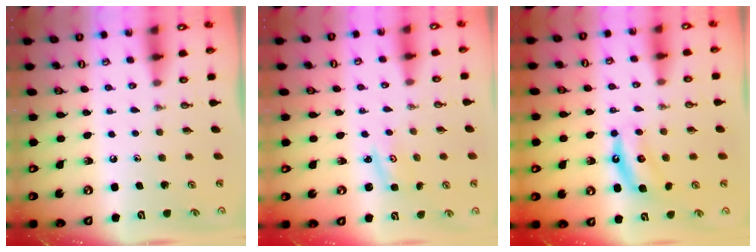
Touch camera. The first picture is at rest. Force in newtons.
{"total": 2.3, "press": 2.3, "slide": 0.3}
{"total": 6.3, "press": 6.2, "slide": 0.8}